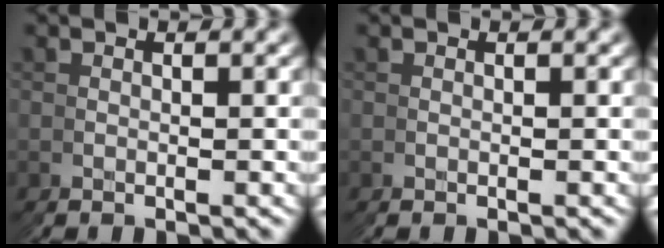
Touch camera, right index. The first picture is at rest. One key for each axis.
{"total": 0.0}